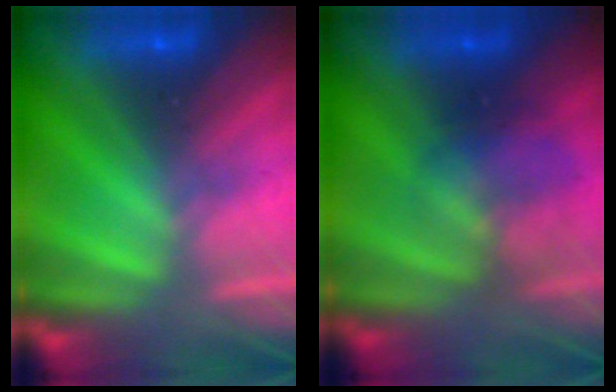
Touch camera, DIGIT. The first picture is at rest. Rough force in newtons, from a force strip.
{"total": 2.3}